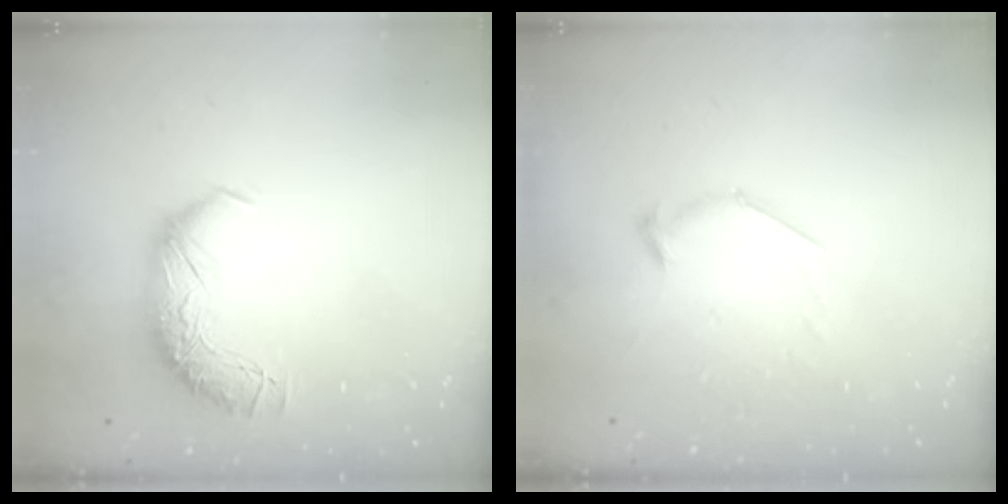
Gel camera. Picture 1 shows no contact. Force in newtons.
{"total": 6.0, "press": 6.0, "slide": 0.6}